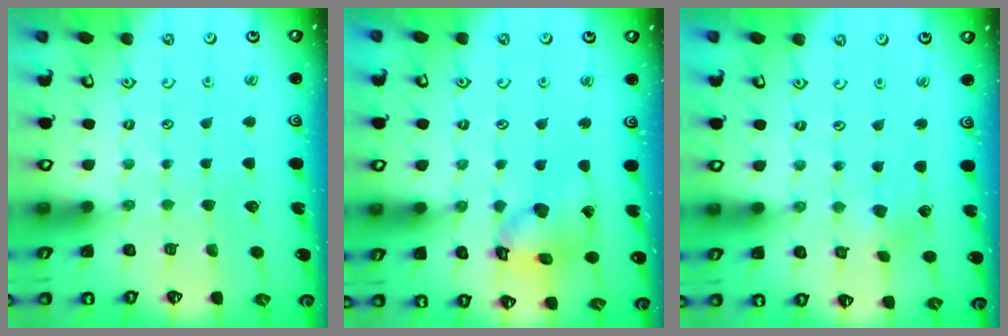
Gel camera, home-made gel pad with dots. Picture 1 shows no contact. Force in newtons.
{"total": 13.1, "press": 13.0, "slide": 1.5}
{"total": 2.7, "press": 2.7, "slide": 0.3}